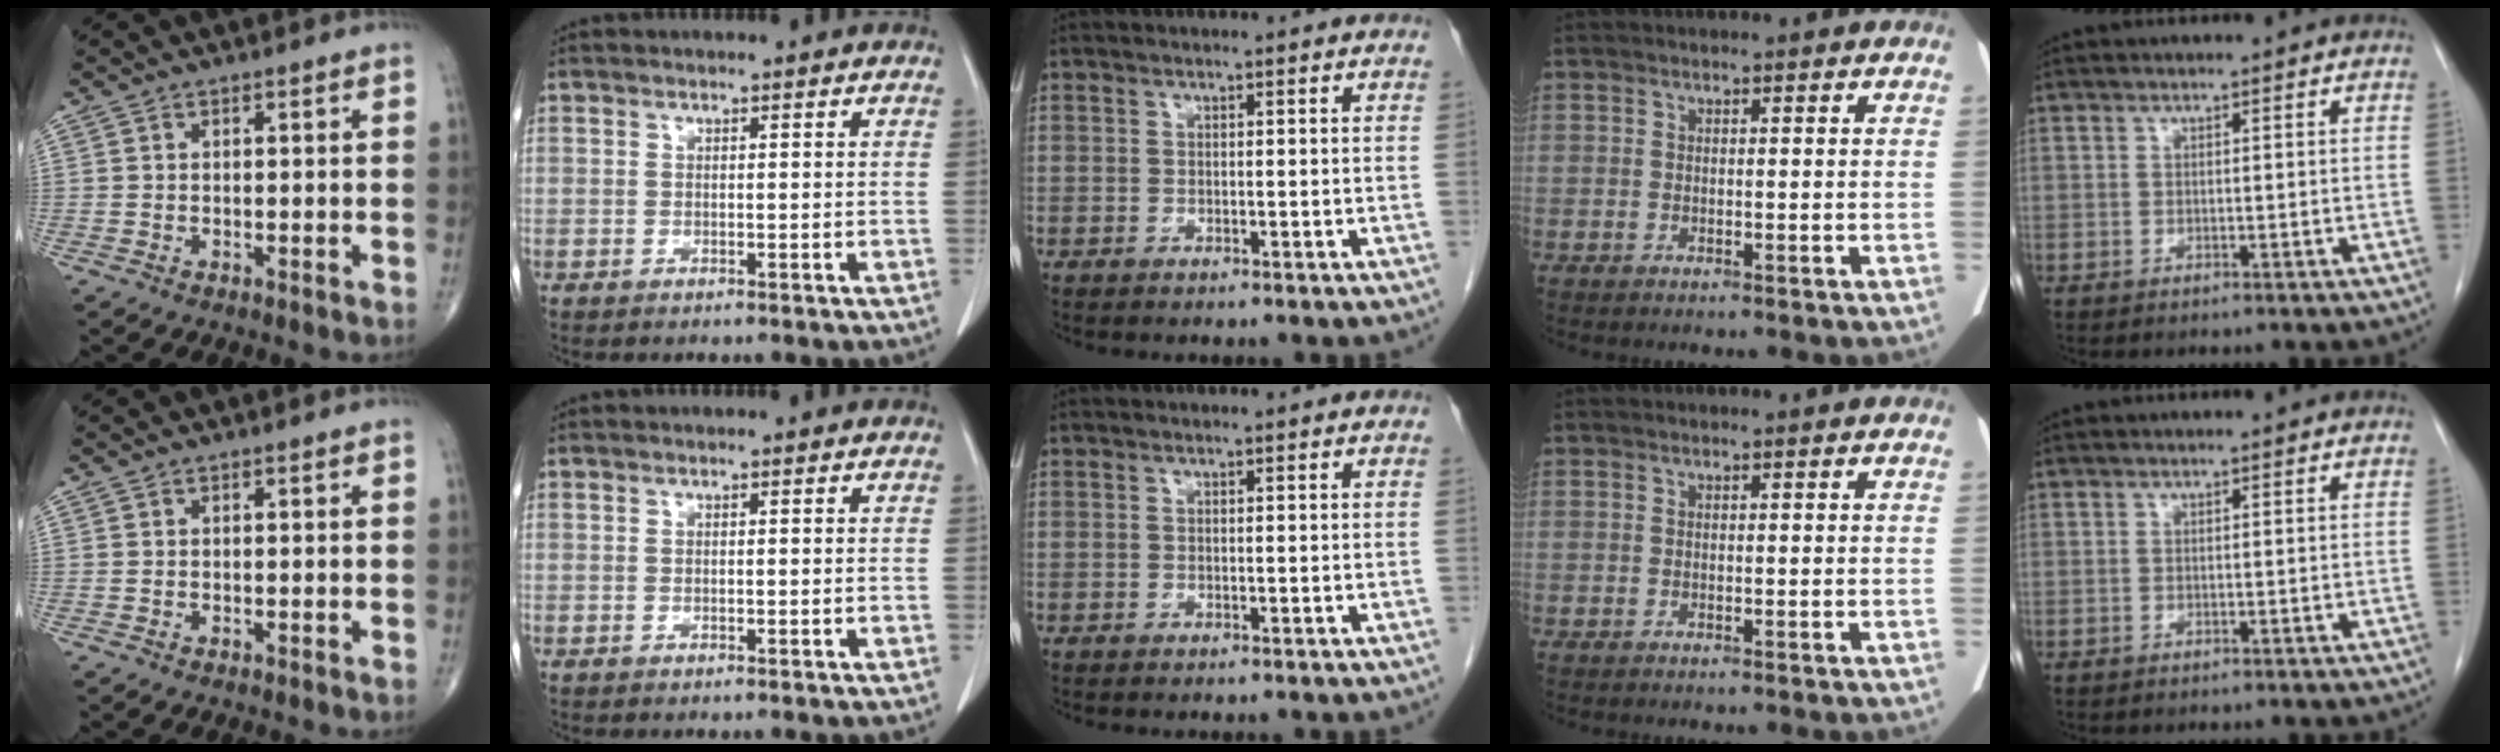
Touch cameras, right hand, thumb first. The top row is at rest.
{}